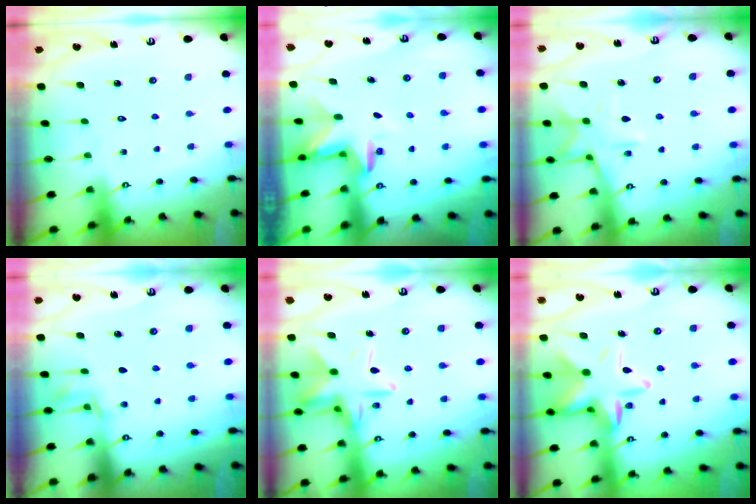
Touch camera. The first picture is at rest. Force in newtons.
{"total": 3.0, "press": 3.0, "slide": 0.1}
{"total": 11.5, "press": 11.5, "slide": 0.7}
{"total": 2.9, "press": 2.8, "slide": 1.0}
{"total": 16.8, "press": 16.7, "slide": 1.6}
{"total": 16.4, "press": 16.3, "slide": 1.8}